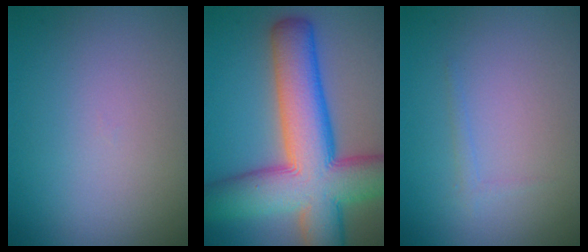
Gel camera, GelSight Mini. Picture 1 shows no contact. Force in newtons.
{"total": 13.6, "press": 13.5, "slide": 0.6}
{"total": 0.7, "press": 0.7, "slide": 0.0}